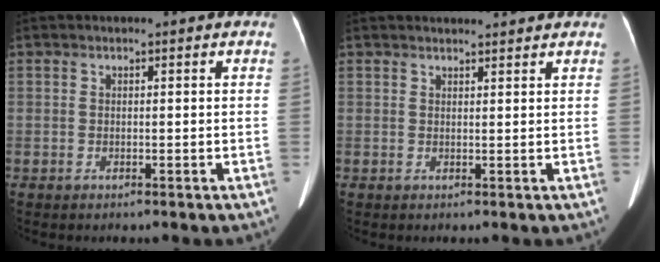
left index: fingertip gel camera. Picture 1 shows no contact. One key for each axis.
{"total": 4.7, "fx": 4.6, "fy": 0.3, "fz": 1.2, "tx": -0.010, "ty": 0.009, "tz": 0.051}